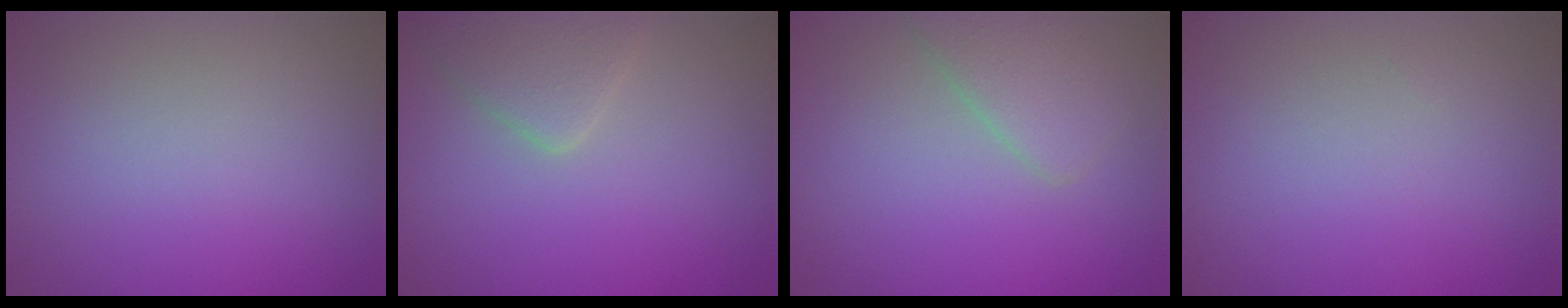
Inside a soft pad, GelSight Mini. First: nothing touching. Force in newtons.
{"total": 2.8, "press": 2.8, "slide": 0.2}
{"total": 2.9, "press": 2.9, "slide": 0.1}
{"total": 0.0}